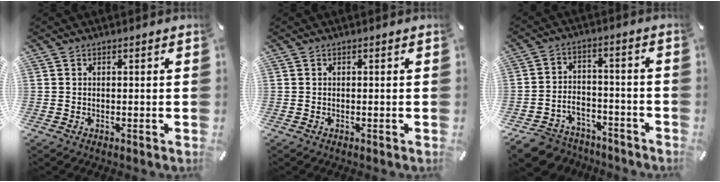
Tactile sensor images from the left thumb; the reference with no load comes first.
{"total": 0.0}
{"total": 7.4, "force": [-5.2, 4.9, 2.0], "torque": [-0.040, 0.027, -0.097]}